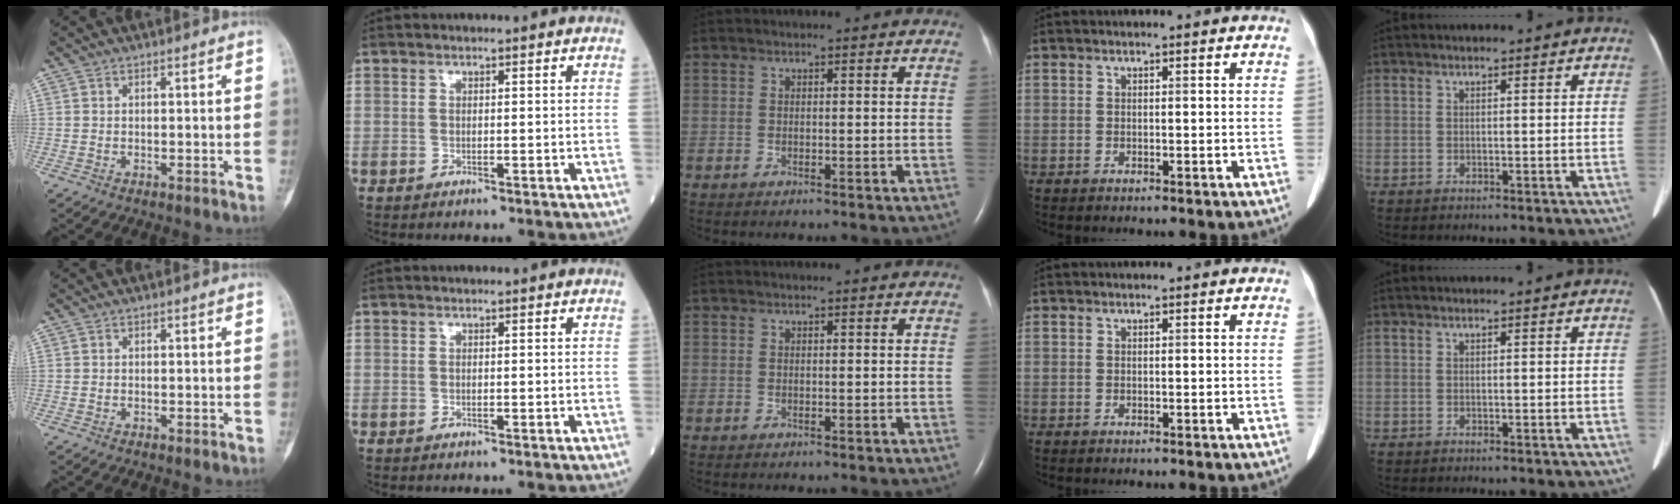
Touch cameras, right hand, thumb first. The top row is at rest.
{}